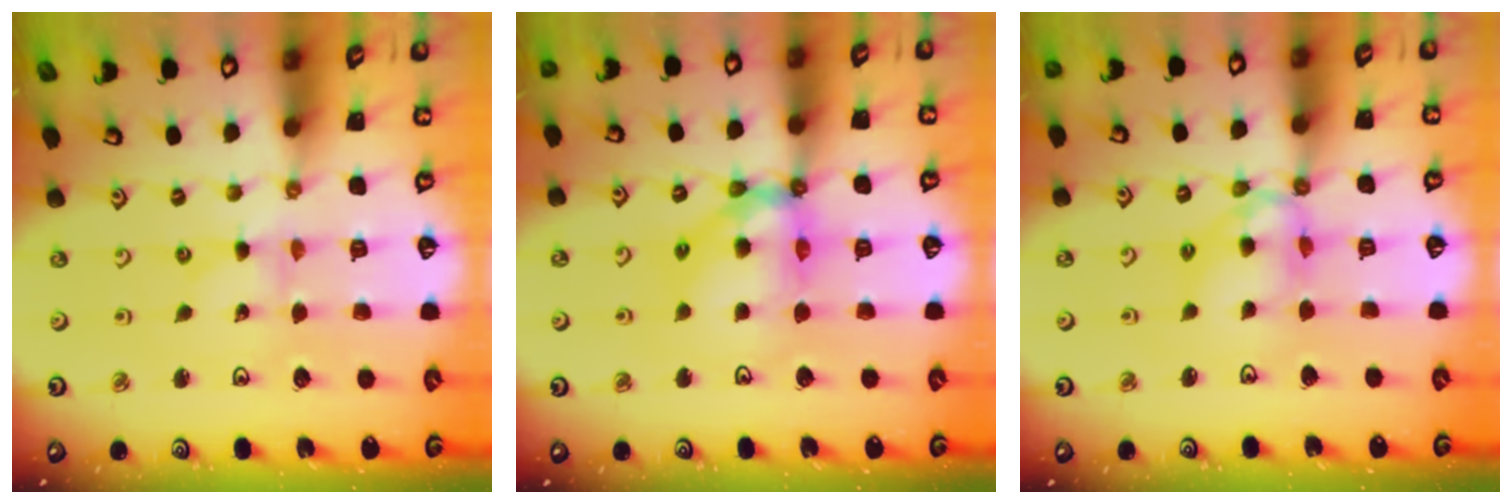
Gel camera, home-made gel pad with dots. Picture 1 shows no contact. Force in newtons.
{"total": 12.6, "press": 12.5, "slide": 1.5}
{"total": 9.7, "press": 9.7, "slide": 0.9}